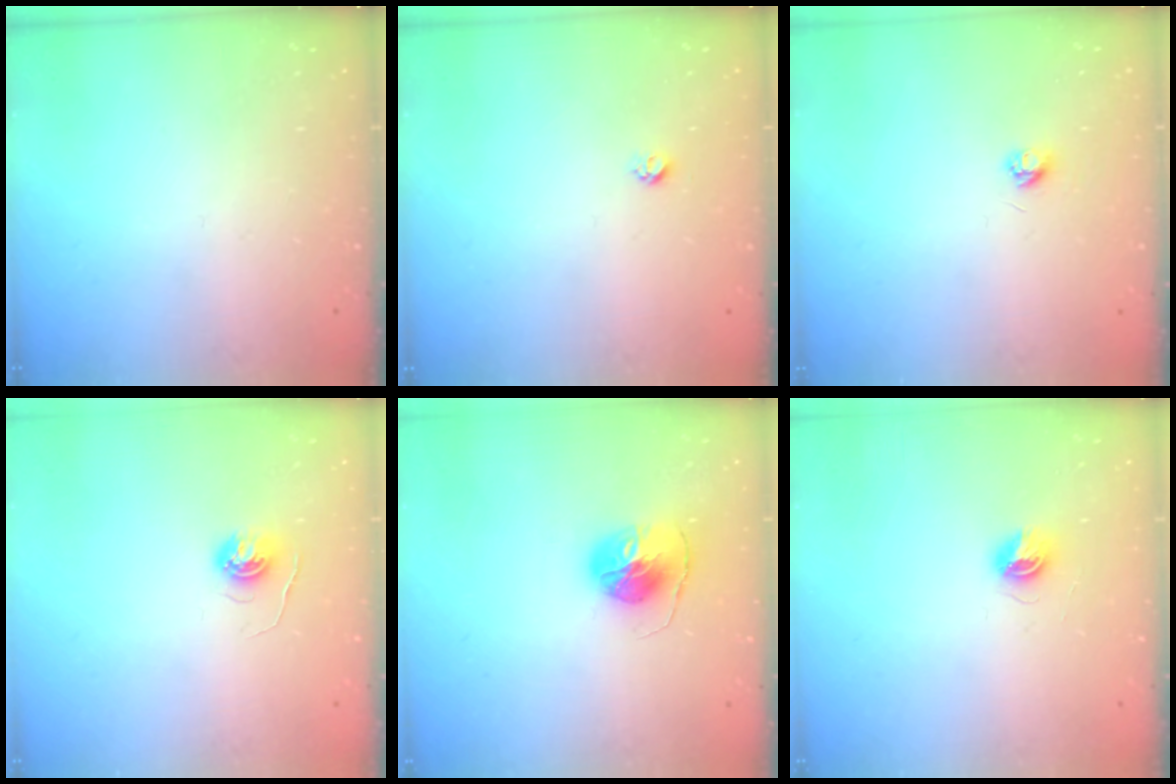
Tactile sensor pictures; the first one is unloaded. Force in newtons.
{"total": 3.3, "press": 3.3, "slide": 0.5}
{"total": 3.2, "press": 3.2, "slide": 0.4}
{"total": 5.0, "press": 5.0, "slide": 0.4}
{"total": 10.1, "press": 10.1, "slide": 0.2}
{"total": 5.6, "press": 5.6, "slide": 0.5}